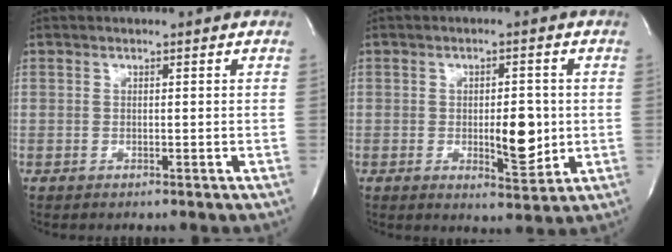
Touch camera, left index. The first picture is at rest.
{"total": 6.1, "force": [-0.6, 2.2, 5.7], "torque": [-0.081, -0.011, -0.002]}